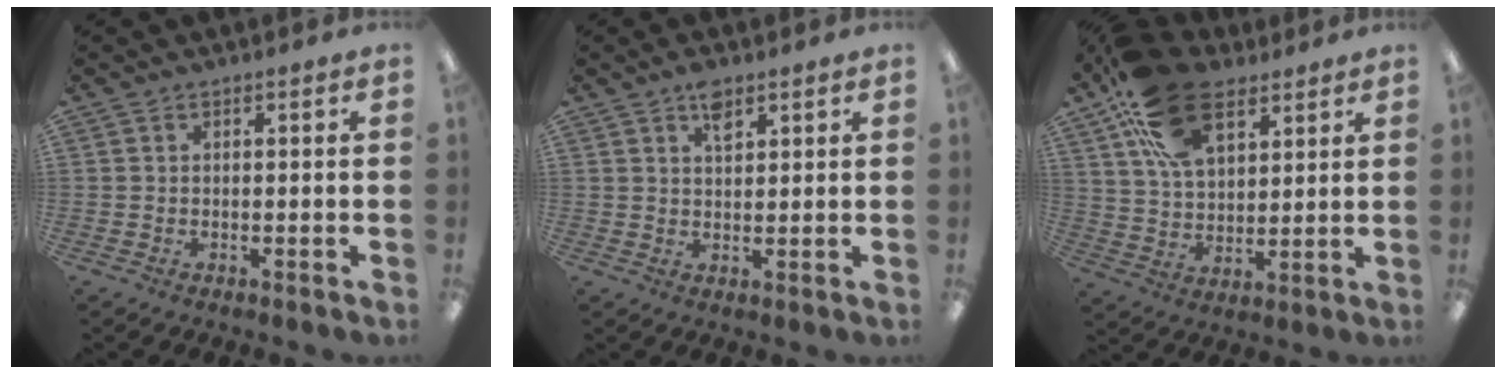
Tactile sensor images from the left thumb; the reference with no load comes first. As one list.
[{"total": 4.0, "force": [2.6, 1.9, 2.4], "torque": [-0.030, -0.009, 0.043]}, {"total": 19.1, "force": [10.5, 10.7, 11.8], "torque": [-0.225, -0.026, 0.194]}]